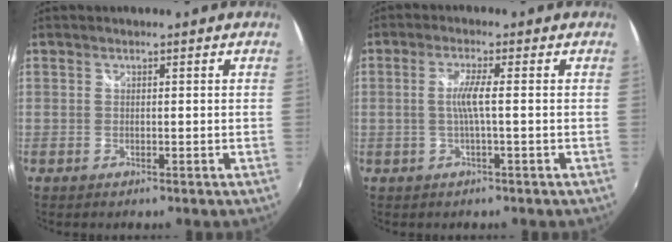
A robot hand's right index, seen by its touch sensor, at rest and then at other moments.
{"total": 3.8, "force": [-0.3, -0.4, 3.7], "torque": [-0.077, -0.001, -0.004]}